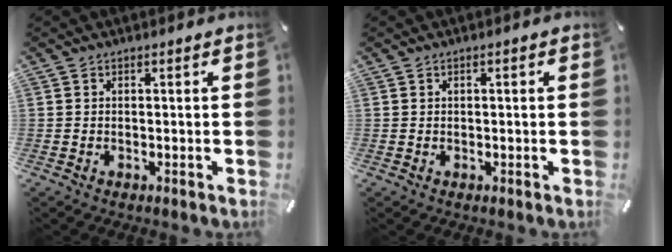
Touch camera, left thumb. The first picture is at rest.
{"total": 0.9, "force": [-0.1, 0.2, 0.9], "torque": [-0.016, 0.000, -0.002]}